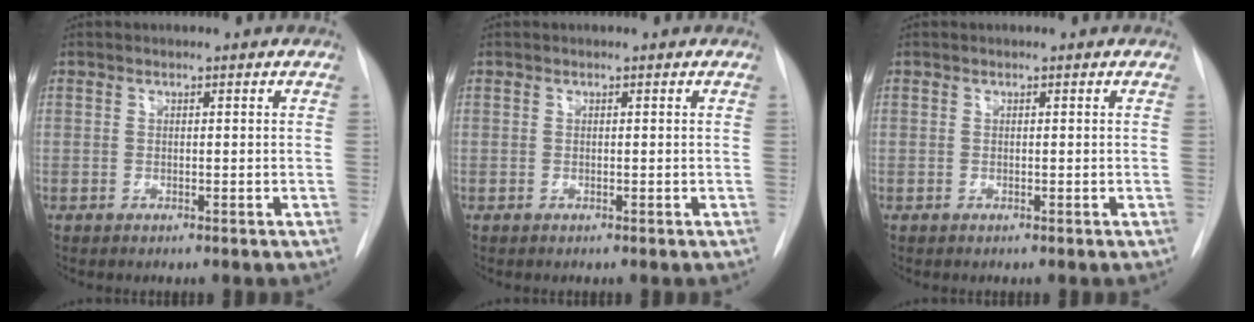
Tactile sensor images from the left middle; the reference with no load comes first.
{"total": 0.0}
{"total": 0.0}